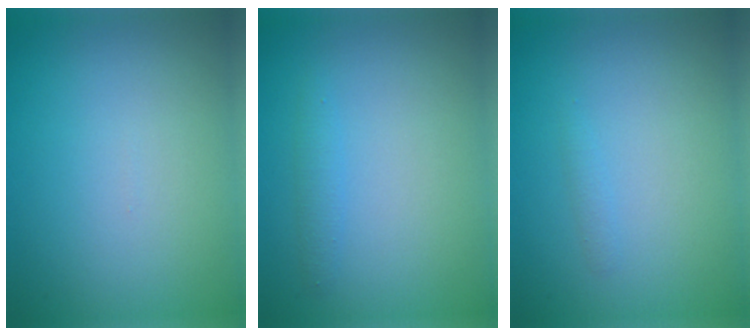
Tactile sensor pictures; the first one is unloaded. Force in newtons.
{"total": 1.1, "press": 1.1, "slide": 0.1}
{"total": 0.6, "press": 0.6, "slide": 0.0}